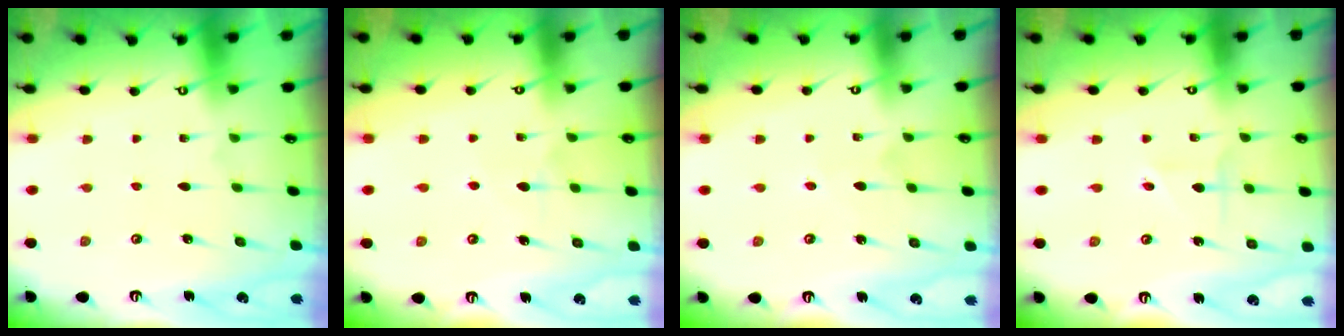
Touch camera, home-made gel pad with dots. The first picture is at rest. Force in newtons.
{"total": 5.7, "press": 5.6, "slide": 0.8}
{"total": 3.0, "press": 3.0, "slide": 0.4}
{"total": 1.9, "press": 1.6, "slide": 0.9}